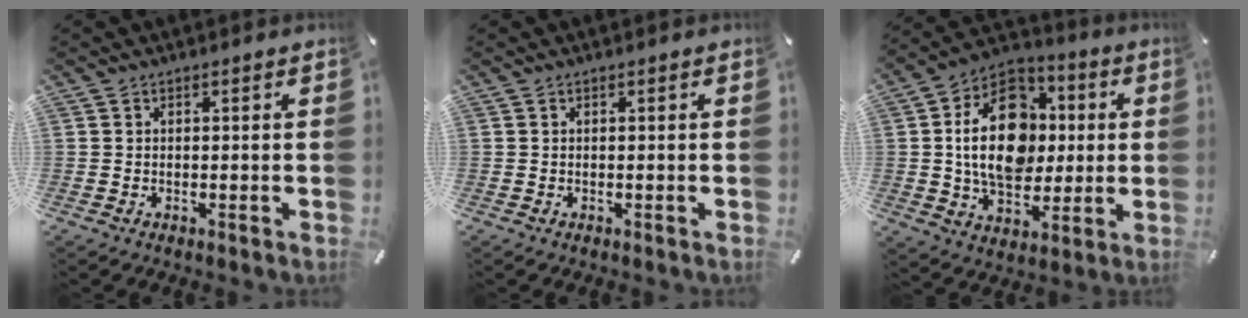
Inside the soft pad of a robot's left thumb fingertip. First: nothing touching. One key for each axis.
{"total": 0.0}
{"total": 19.6, "fx": 0.8, "fy": 14.3, "fz": 13.3, "tx": -0.233, "ty": 0.013, "tz": 0.014}